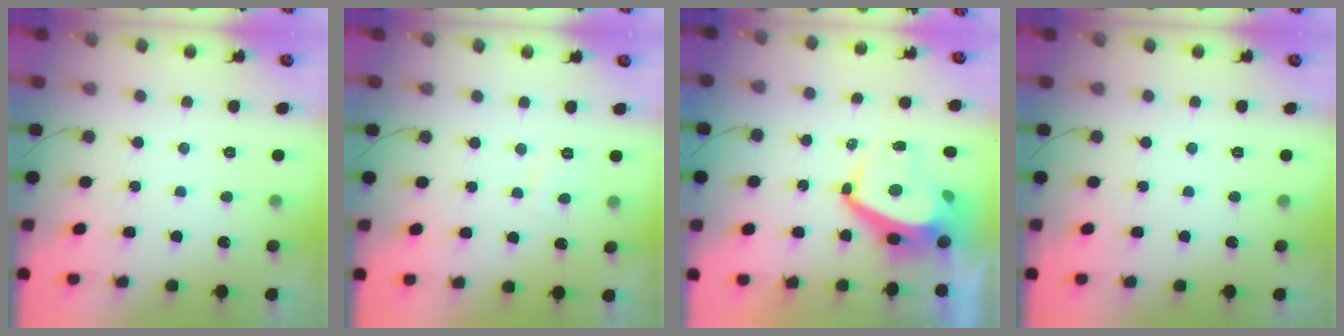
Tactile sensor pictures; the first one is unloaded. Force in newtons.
{"total": 1.6, "press": 1.5, "slide": 0.6}
{"total": 6.6, "press": 6.6, "slide": 0.5}
{"total": 0.0}